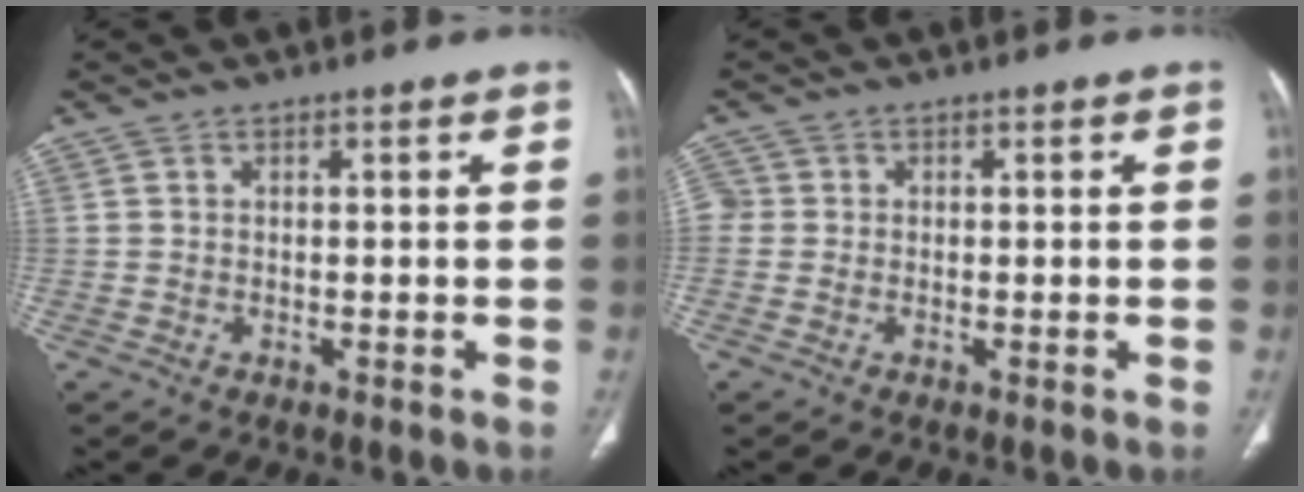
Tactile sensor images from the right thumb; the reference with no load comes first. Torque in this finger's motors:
{"motor_torque": [2.31, 2.40, 1.20, -0.29, 0.19]}